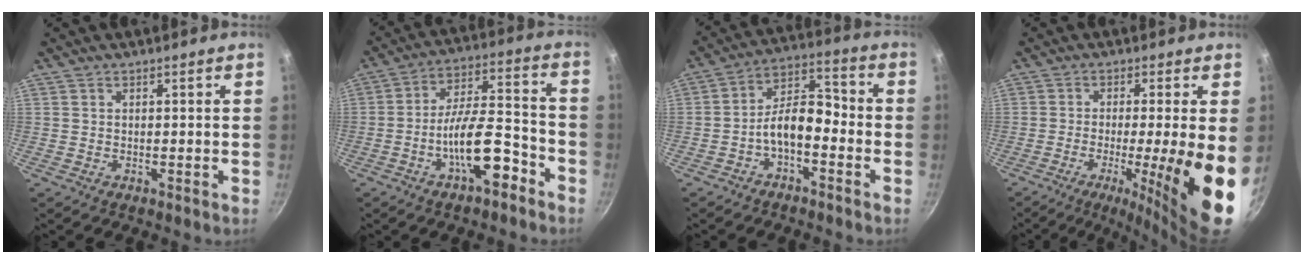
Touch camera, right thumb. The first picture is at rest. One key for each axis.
{"total": 13.2, "fx": -6.6, "fy": 4.7, "fz": 10.5, "tx": -0.153, "ty": 0.057, "tz": -0.110}
{"total": 8.7, "fx": -3.6, "fy": 4.4, "fz": 6.5, "tx": -0.096, "ty": 0.057, "tz": -0.071}
{"total": 14.1, "fx": -3.2, "fy": 1.1, "fz": 13.7, "tx": -0.198, "ty": -0.008, "tz": -0.046}